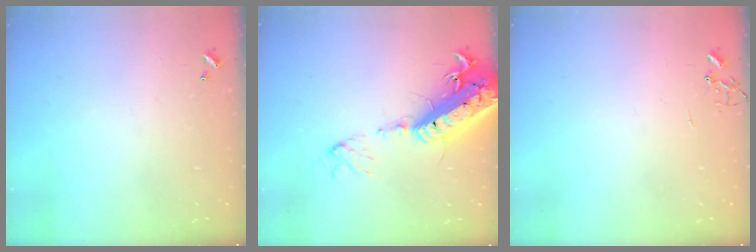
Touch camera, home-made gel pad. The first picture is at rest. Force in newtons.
{"total": 23.7, "press": 23.2, "slide": 5.2}
{"total": 0.0}